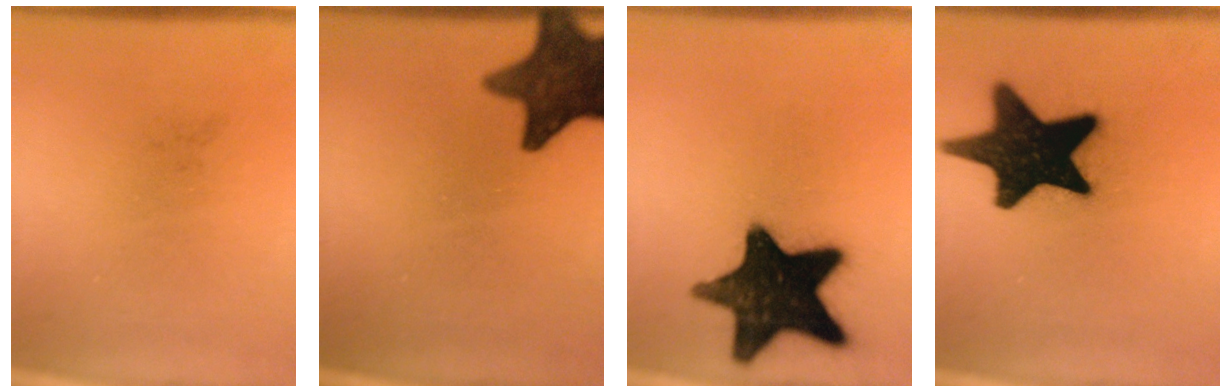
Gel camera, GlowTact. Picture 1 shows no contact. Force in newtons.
{"total": 13.9}
{"total": 17.6}
{"total": 19.8}